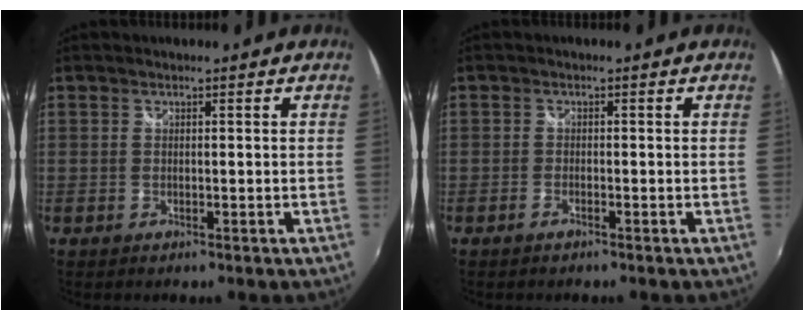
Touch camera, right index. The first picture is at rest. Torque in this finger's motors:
{"motor_torque": [0.13, 0.11, 0.04, 0.01]}